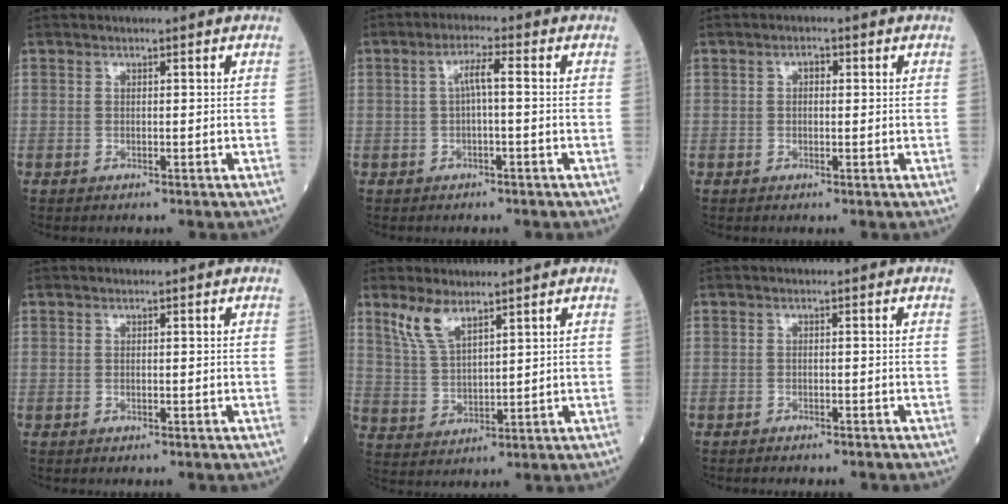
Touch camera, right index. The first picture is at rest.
{"total": 3.1, "force": [0.1, 0.3, 3.1], "torque": [-0.053, 0.011, 0.002]}
{"total": 1.2, "force": [0.2, 0.8, 0.9], "torque": [-0.011, 0.008, 0.001]}
{"total": 0.0}
{"total": 5.7, "force": [4.2, 1.6, 3.6], "torque": [-0.087, 0.005, 0.090]}
{"total": 3.2, "force": [-2.9, 0.6, 1.1], "torque": [-0.015, -0.003, -0.035]}